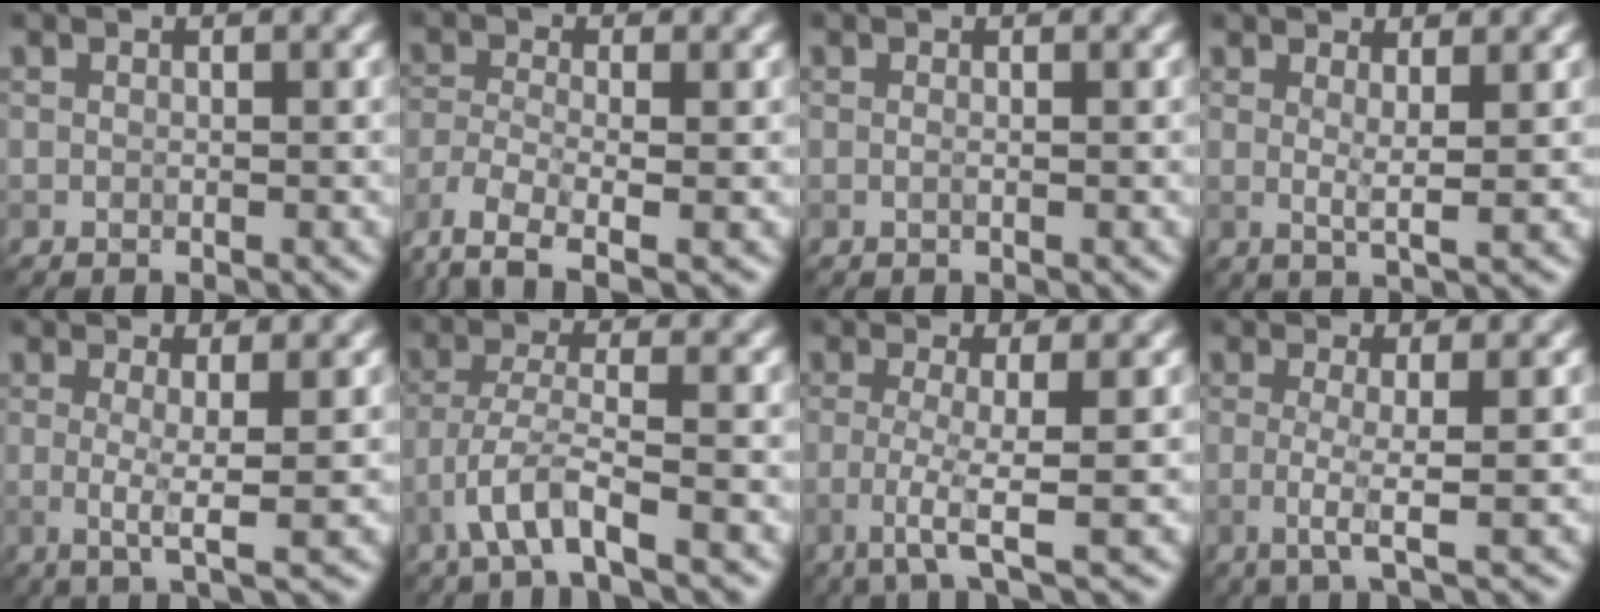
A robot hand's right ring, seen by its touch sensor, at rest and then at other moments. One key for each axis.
{"total": 5.4, "fx": -3.9, "fy": 1.6, "fz": 3.4, "tx": -0.078, "ty": -0.012, "tz": -0.088}
{"total": 0.0}
{"total": 1.9, "fx": 0.8, "fy": 0.2, "fz": 1.7, "tx": -0.030, "ty": -0.006, "tz": 0.012}
{"total": 3.0, "fx": 0.1, "fy": 0.4, "fz": 3.0, "tx": -0.056, "ty": -0.008, "tz": -0.001}
{"total": 4.1, "fx": -2.5, "fy": 0.5, "fz": 3.2, "tx": -0.063, "ty": 0.006, "tz": -0.054}
{"total": 3.5, "fx": -1.1, "fy": 0.4, "fz": 3.3, "tx": -0.067, "ty": -0.003, "tz": -0.032}
{"total": 2.8, "fx": -0.3, "fy": 0.4, "fz": 2.8, "tx": -0.055, "ty": -0.007, "tz": -0.012}